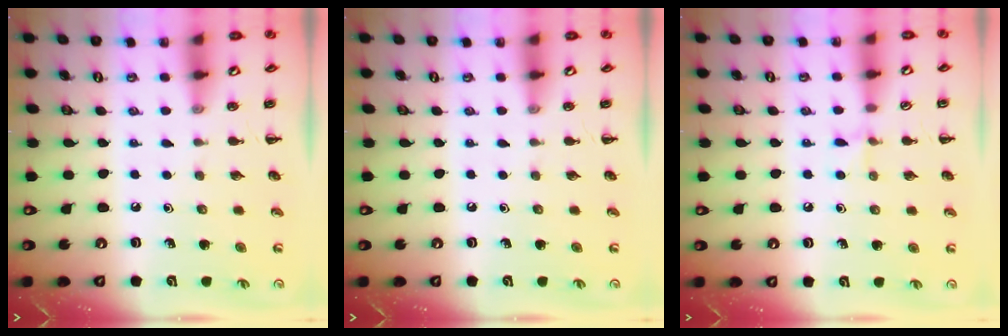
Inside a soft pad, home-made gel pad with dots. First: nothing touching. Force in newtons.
{"total": 0.0}
{"total": 5.3, "press": 5.0, "slide": 1.9}